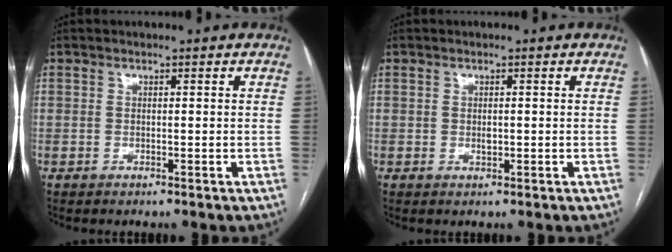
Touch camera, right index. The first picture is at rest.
{"total": 0.9, "force": [-0.1, 0.5, 0.7], "torque": [-0.013, 0.000, 0.000]}